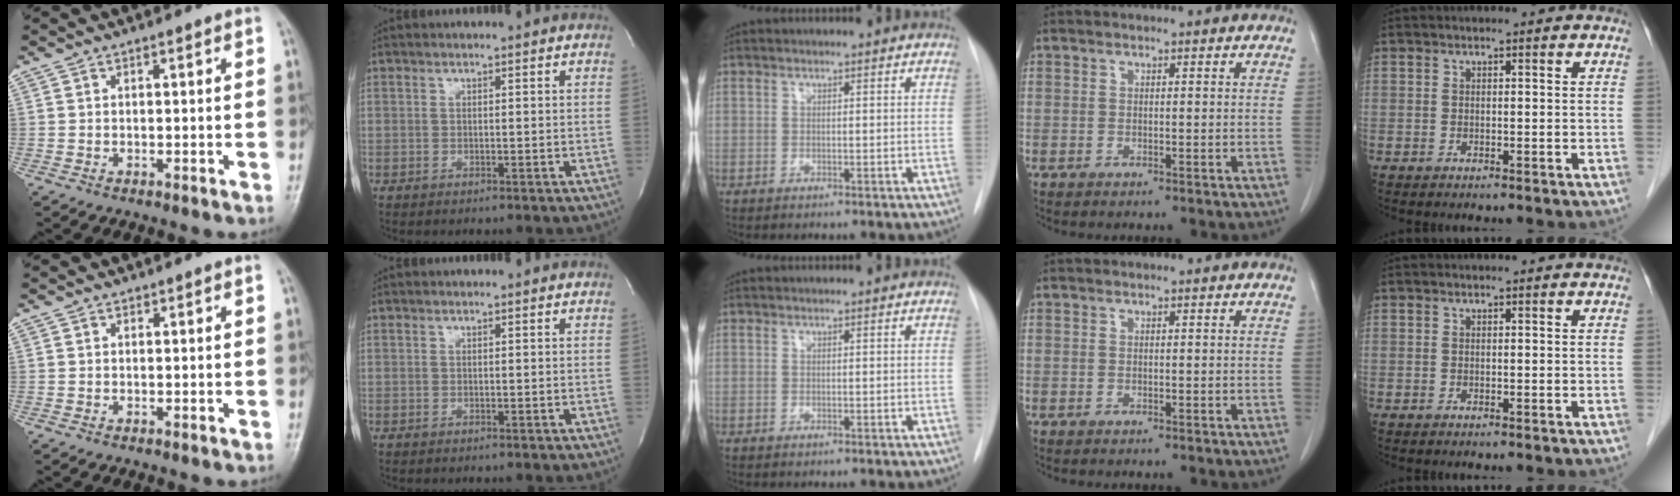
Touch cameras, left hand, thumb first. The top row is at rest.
{}